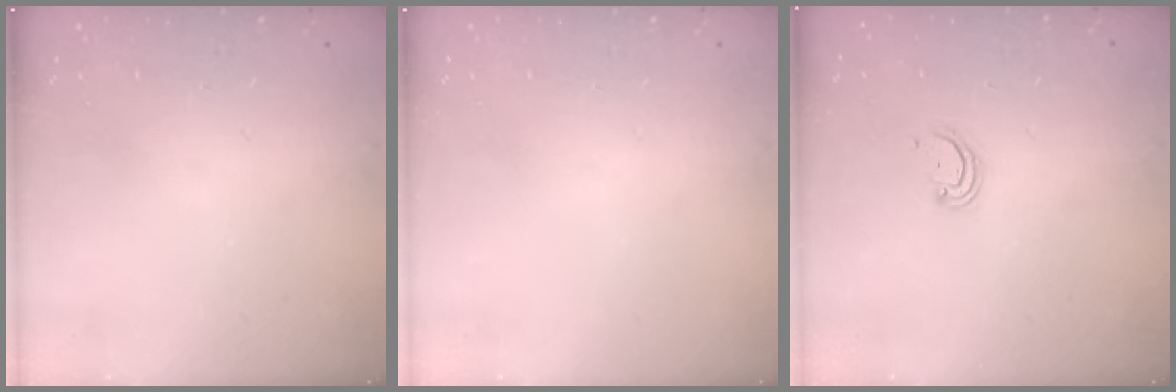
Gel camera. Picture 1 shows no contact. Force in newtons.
{"total": 0.0}
{"total": 2.4, "press": 2.4, "slide": 0.2}